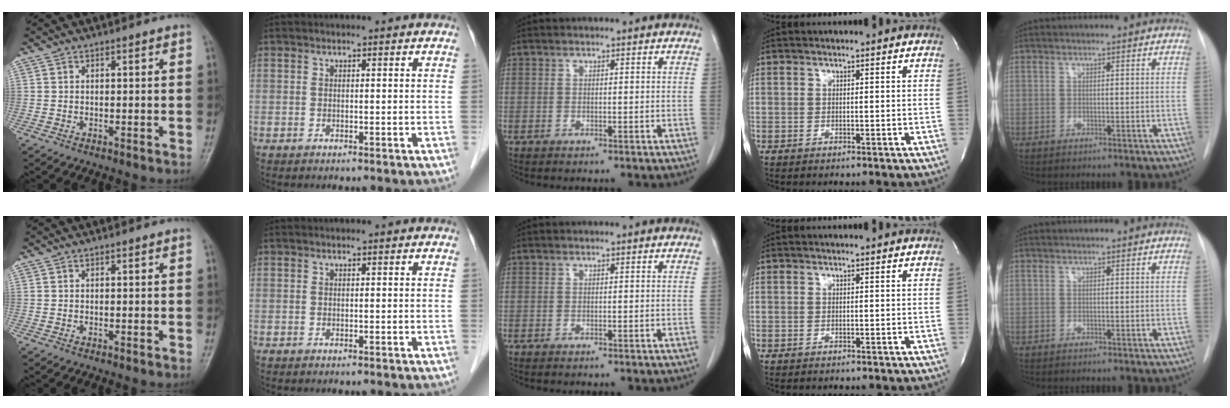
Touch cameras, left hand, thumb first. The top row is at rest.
{}